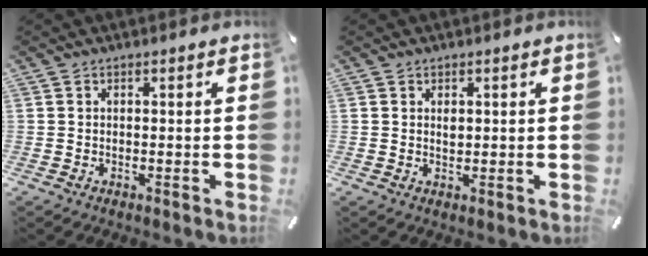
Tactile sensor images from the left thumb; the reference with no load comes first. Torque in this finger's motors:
{"motor_torque": [0.45, 0.22, 0.15, -0.36, 0.00]}